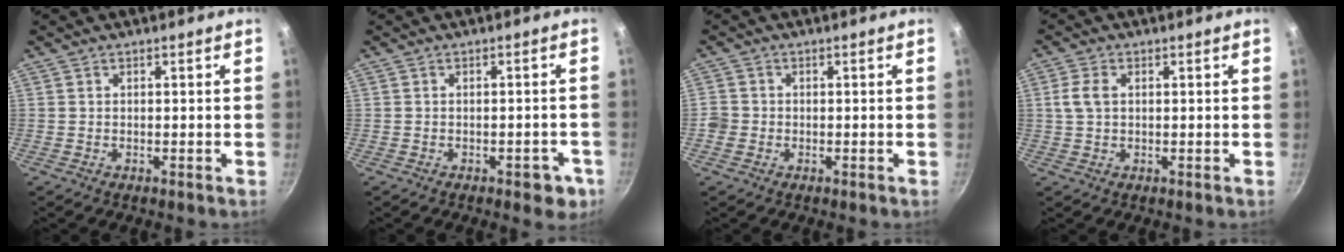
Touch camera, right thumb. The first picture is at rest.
{"total": 4.0, "force": [-2.2, 1.9, 2.8], "torque": [-0.019, 0.016, -0.023]}
{"total": 2.5, "force": [-0.6, 2.3, 0.8], "torque": [-0.007, 0.006, -0.016]}
{"total": 3.8, "force": [0.7, 2.5, 2.8], "torque": [-0.066, 0.006, 0.012]}